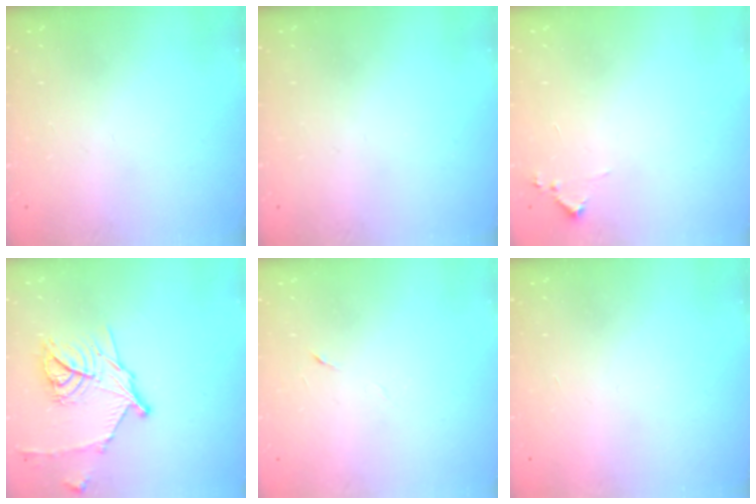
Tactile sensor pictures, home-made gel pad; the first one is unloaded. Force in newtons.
{"total": 0.0}
{"total": 5.7, "press": 5.7, "slide": 0.6}
{"total": 14.9, "press": 14.9, "slide": 0.8}
{"total": 2.9, "press": 2.7, "slide": 1.0}
{"total": 1.5, "press": 1.5, "slide": 0.1}